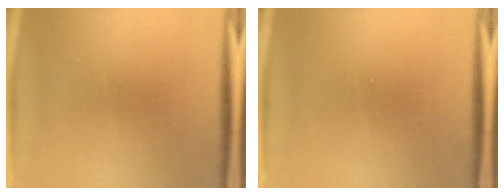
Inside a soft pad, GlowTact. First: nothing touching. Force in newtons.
{"total": 0.0}